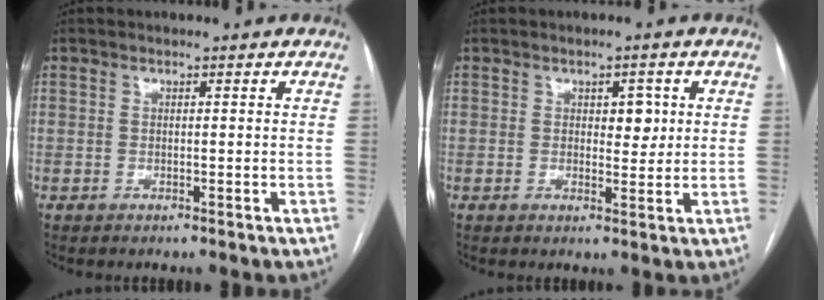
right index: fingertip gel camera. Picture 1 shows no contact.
{"total": 3.3, "force": [0.9, 1.8, 2.5], "torque": [-0.030, 0.000, 0.014]}